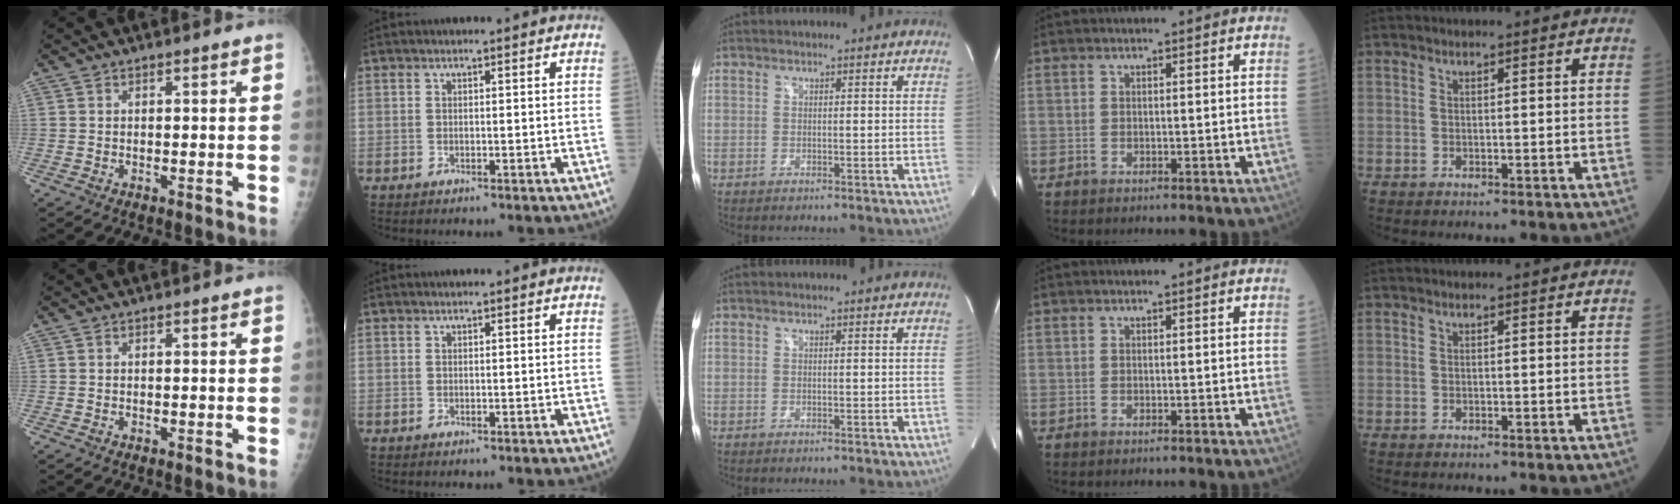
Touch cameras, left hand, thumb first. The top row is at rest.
{}